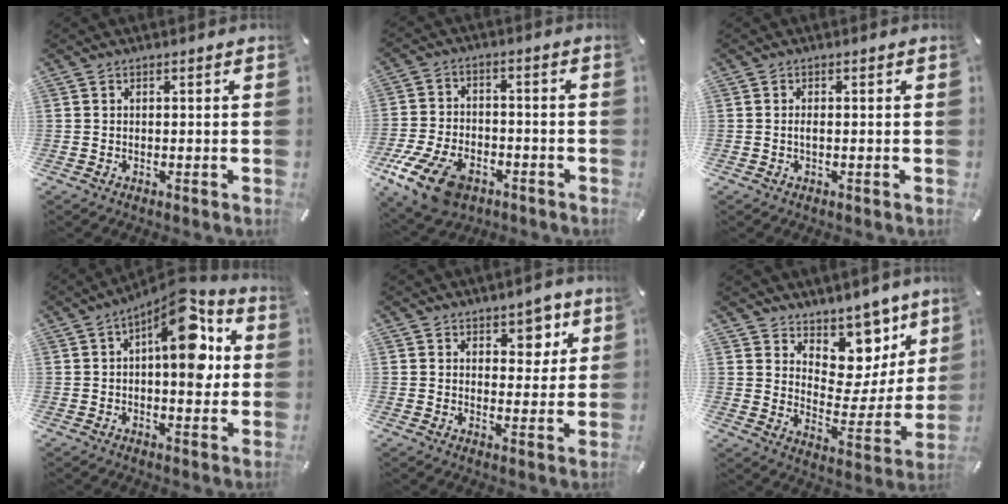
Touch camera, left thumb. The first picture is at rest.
{"total": 13.4, "force": [-7.6, 7.7, 7.8], "torque": [-0.159, 0.041, -0.133]}
{"total": 1.1, "force": [-0.2, 0.4, 1.0], "torque": [-0.019, 0.000, -0.005]}
{"total": 15.4, "force": [4.5, 7.1, 12.9], "torque": [-0.157, -0.038, 0.070]}
{"total": 5.6, "force": [3.2, 3.9, 2.3], "torque": [-0.004, -0.019, 0.045]}
{"total": 11.2, "force": [8.0, 7.5, 2.3], "torque": [-0.014, -0.096, 0.151]}